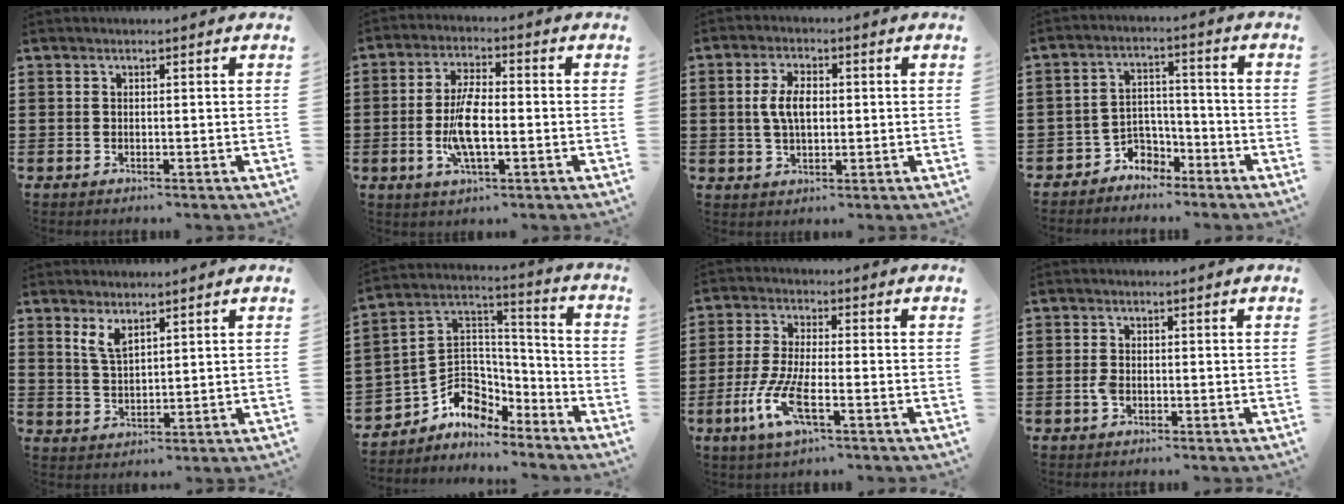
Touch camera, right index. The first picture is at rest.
{"total": 8.1, "force": [-1.3, 2.7, 7.5], "torque": [-0.162, -0.008, -0.028]}
{"total": 5.5, "force": [0.4, 2.9, 4.7], "torque": [-0.101, 0.008, 0.003]}
{"total": 4.1, "force": [-3.4, 2.3, 0.3], "torque": [-0.018, 0.007, -0.073]}
{"total": 3.5, "force": [2.4, 1.3, 2.2], "torque": [-0.049, 0.003, 0.043]}
{"total": 7.0, "force": [-3.9, 5.6, 1.8], "torque": [-0.059, -0.004, -0.075]}
{"total": 7.8, "force": [-3.4, 2.0, 6.7], "torque": [-0.165, -0.020, -0.068]}
{"total": 1.8, "force": [-0.5, 1.0, 1.4], "torque": [-0.034, -0.004, -0.011]}